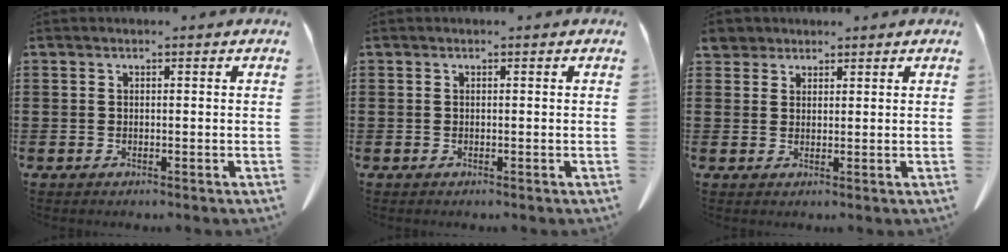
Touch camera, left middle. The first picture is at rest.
{"total": 0.0}
{"total": 2.7, "force": [2.3, 1.3, 0.4], "torque": [-0.017, 0.005, 0.046]}